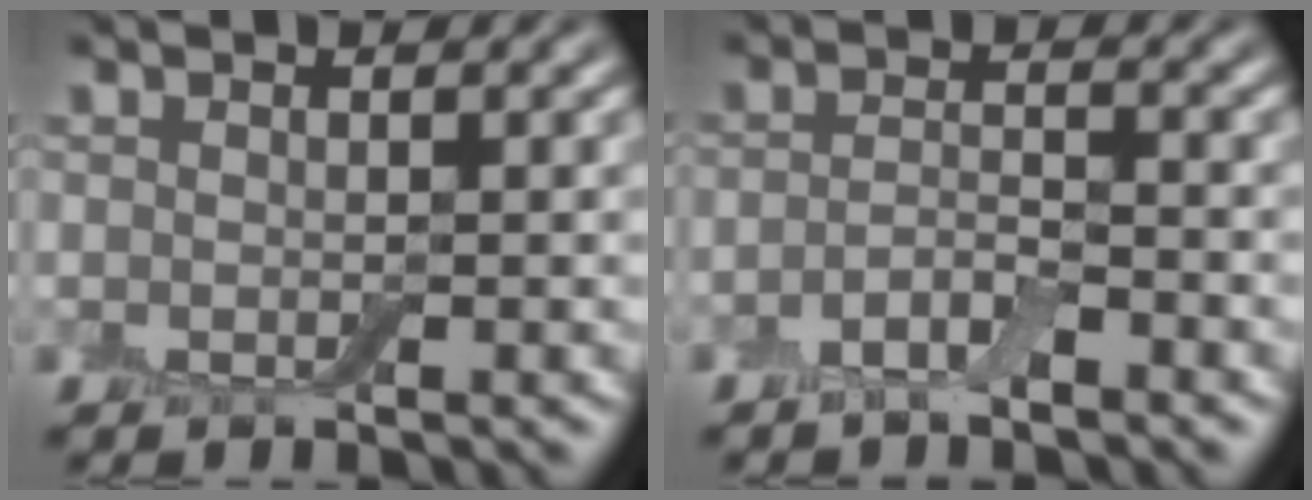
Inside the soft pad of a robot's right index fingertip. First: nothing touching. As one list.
[{"total": 2.2, "force": [-1.4, 0.6, 1.6], "torque": [-0.033, 0.003, -0.031]}]